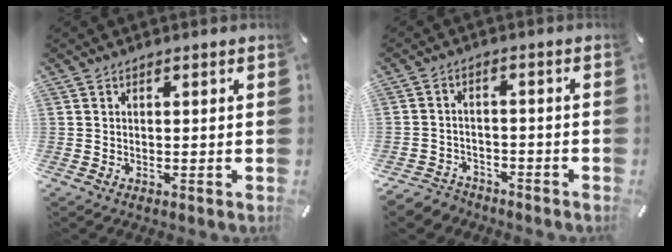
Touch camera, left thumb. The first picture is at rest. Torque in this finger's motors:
{"motor_torque": [-0.03, 0.03, 0.17, 0.16, 0.00]}